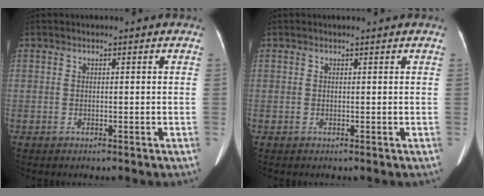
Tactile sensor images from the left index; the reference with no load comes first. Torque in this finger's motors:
{"motor_torque": [0.00, -0.22, 0.00, 0.02]}